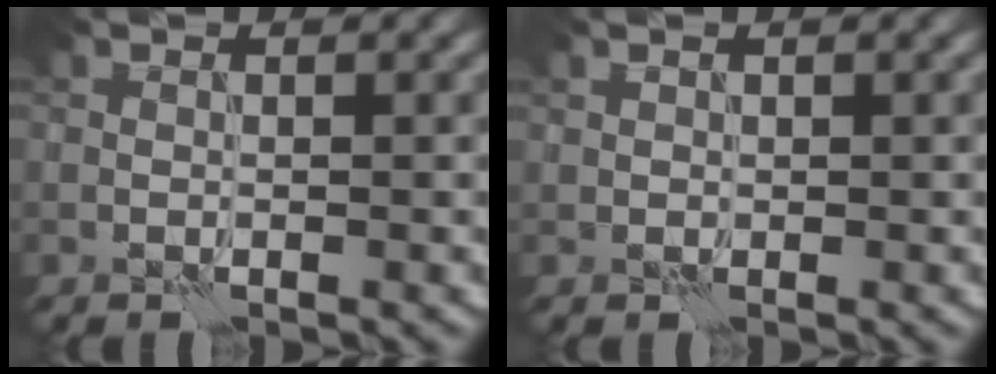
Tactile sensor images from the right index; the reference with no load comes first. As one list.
[{"total": 0.0}]